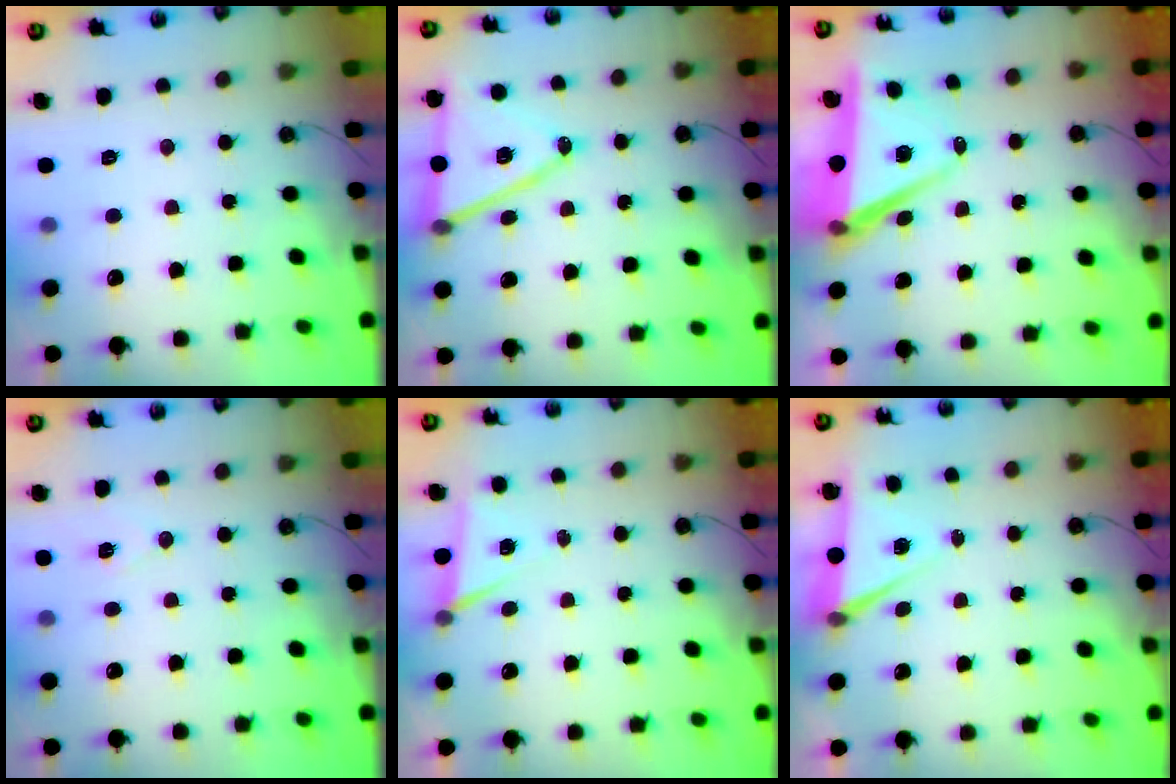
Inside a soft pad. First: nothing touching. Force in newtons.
{"total": 14.5, "press": 14.0, "slide": 3.8}
{"total": 7.2, "press": 5.6, "slide": 4.5}
{"total": 7.6, "press": 6.2, "slide": 4.4}
{"total": 5.2, "press": 2.7, "slide": 4.4}
{"total": 5.2, "press": 2.7, "slide": 4.5}